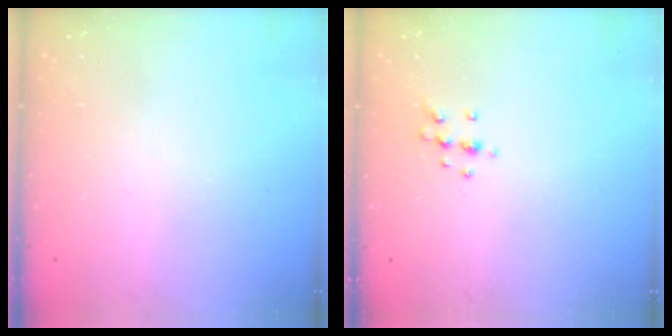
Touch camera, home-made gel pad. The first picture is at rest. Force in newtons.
{"total": 6.9, "press": 6.8, "slide": 1.2}